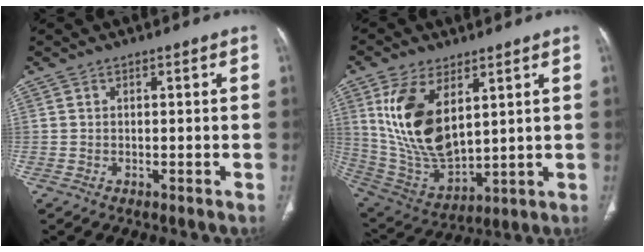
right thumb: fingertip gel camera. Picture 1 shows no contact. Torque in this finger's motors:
{"motor_torque": [0.66, 2.49, 1.93, 0.61, 0.63]}